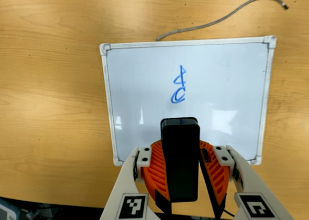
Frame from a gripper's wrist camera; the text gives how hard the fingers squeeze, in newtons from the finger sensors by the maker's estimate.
{"total": 9.4, "left": 9.4, "right": 9.3}